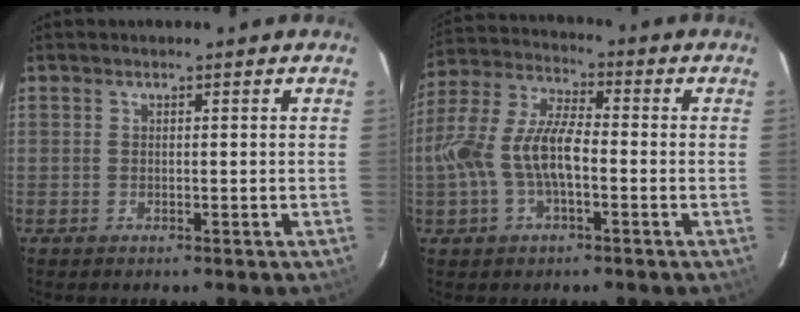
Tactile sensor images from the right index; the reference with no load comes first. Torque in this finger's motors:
{"motor_torque": [0.46, -0.17, 0.74, 0.21]}